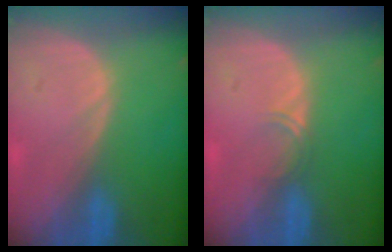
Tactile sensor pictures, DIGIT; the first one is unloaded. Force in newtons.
{"total": 1.4, "press": 1.1, "slide": 0.9}